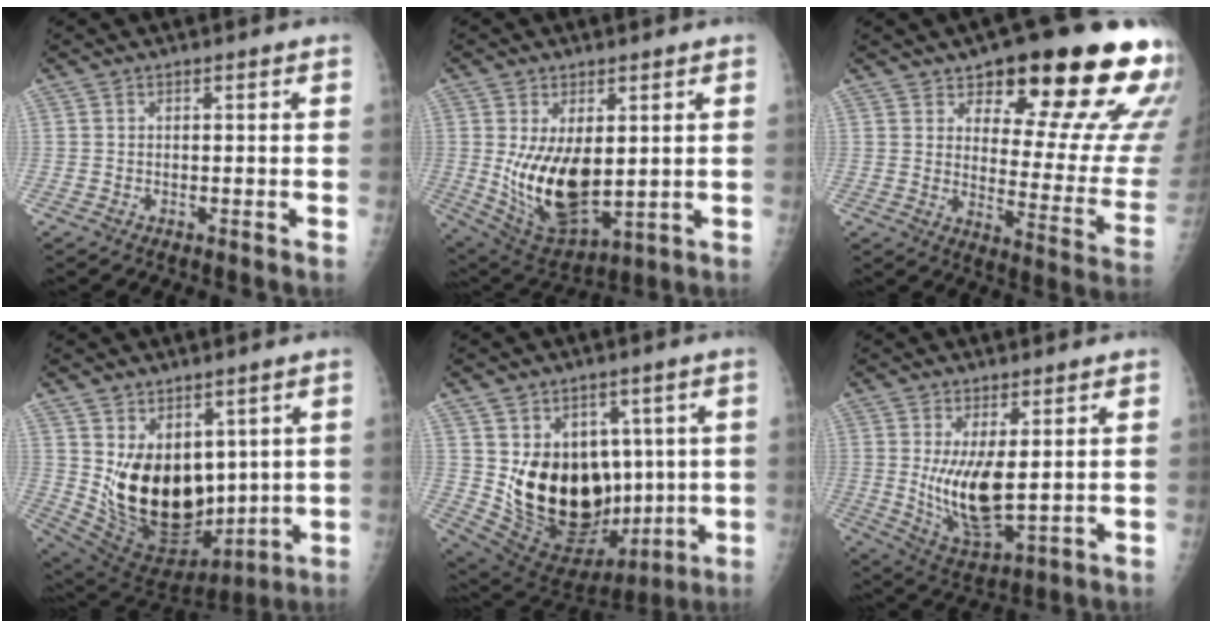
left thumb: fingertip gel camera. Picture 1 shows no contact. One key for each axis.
{"total": 14.3, "fx": 0.7, "fy": 7.8, "fz": 12.0, "tx": -0.193, "ty": -0.025, "tz": 0.039}
{"total": 23.1, "fx": 13.9, "fy": 7.3, "fz": 16.9, "tx": -0.177, "ty": -0.073, "tz": 0.186}
{"total": 17.9, "fx": 2.9, "fy": 12.0, "fz": 13.0, "tx": -0.175, "ty": -0.047, "tz": 0.090}
{"total": 21.8, "fx": 0.7, "fy": 14.6, "fz": 16.2, "tx": -0.224, "ty": -0.027, "tz": 0.051}
{"total": 10.8, "fx": 1.0, "fy": 4.4, "fz": 9.8, "tx": -0.172, "ty": -0.030, "tz": 0.036}